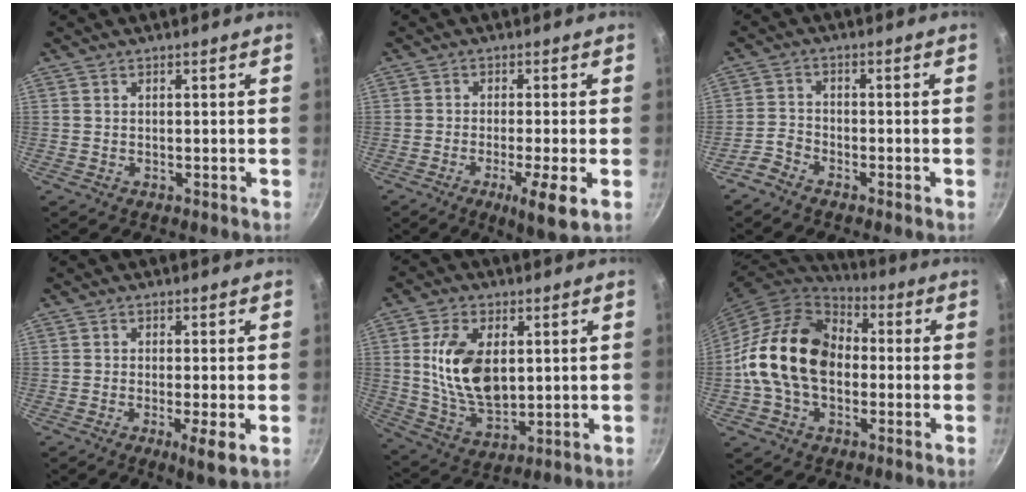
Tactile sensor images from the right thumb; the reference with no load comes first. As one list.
[{"total": 7.3, "force": [-2.5, 0.8, 6.8], "torque": [-0.118, 0.000, -0.039]}, {"total": 3.1, "force": [-2.6, 1.5, 0.9], "torque": [-0.021, 0.024, -0.060]}, {"total": 4.7, "force": [-1.4, 0.6, 4.5], "torque": [-0.080, -0.005, -0.022]}, {"total": 14.4, "force": [2.4, 8.6, 11.3], "torque": [-0.193, -0.016, 0.053]}, {"total": 19.1, "force": [-0.6, 13.6, 13.4], "torque": [-0.215, 0.038, -0.025]}]